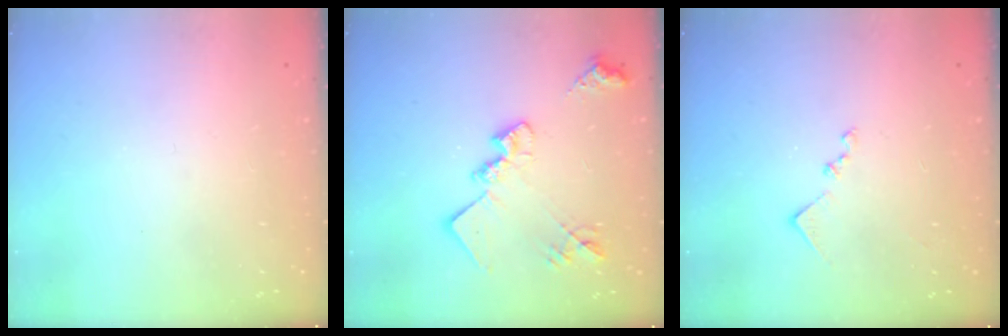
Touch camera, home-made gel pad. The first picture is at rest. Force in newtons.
{"total": 17.8, "press": 17.7, "slide": 0.9}
{"total": 8.2, "press": 8.2, "slide": 0.7}